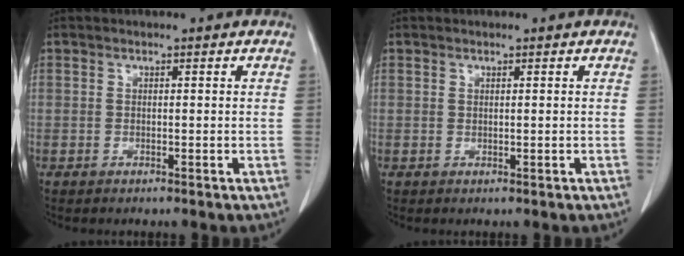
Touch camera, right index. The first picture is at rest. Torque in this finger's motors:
{"motor_torque": [0.00, 0.00, 0.00, 0.00]}